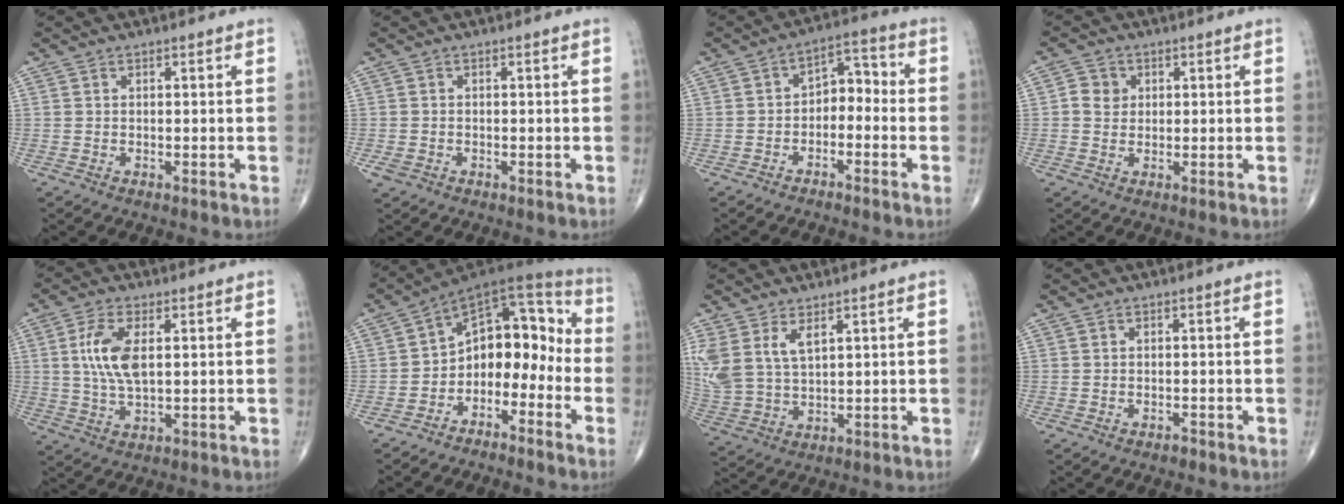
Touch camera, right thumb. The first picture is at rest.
{"total": 1.9, "force": [-0.8, 1.4, 0.9], "torque": [-0.018, 0.004, -0.013]}
{"total": 6.3, "force": [-2.2, 4.2, 4.2], "torque": [-0.038, 0.046, -0.047]}
{"total": 3.5, "force": [0.7, 3.2, 1.2], "torque": [-0.005, 0.002, 0.007]}
{"total": 8.2, "force": [1.5, 3.7, 7.2], "torque": [-0.154, -0.004, 0.031]}
{"total": 13.3, "force": [-4.5, 8.9, 8.9], "torque": [-0.078, 0.098, -0.084]}
{"total": 9.2, "force": [4.1, 5.0, 6.5], "torque": [-0.148, -0.009, 0.097]}
{"total": 0.8, "force": [-0.6, 0.3, 0.2], "torque": [-0.002, 0.003, -0.012]}